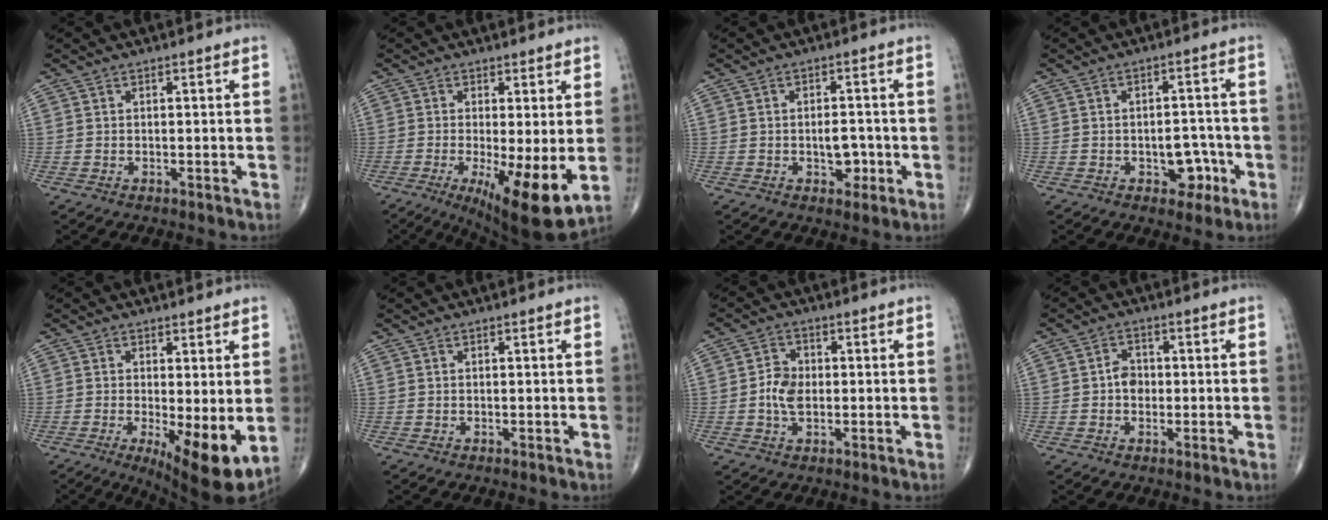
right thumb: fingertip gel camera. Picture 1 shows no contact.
{"total": 12.3, "force": [-2.4, 3.0, 11.7], "torque": [-0.187, -0.030, -0.031]}
{"total": 4.2, "force": [-1.0, 2.6, 3.1], "torque": [-0.026, 0.006, -0.012]}
{"total": 5.6, "force": [-2.2, 3.8, 3.6], "torque": [-0.019, 0.022, -0.026]}
{"total": 10.5, "force": [-1.6, 3.0, 9.9], "torque": [-0.148, -0.027, -0.018]}
{"total": 0.0}
{"total": 4.8, "force": [-0.4, 3.3, 3.5], "torque": [-0.061, 0.008, -0.010]}
{"total": 3.2, "force": [-0.3, 2.6, 1.9], "torque": [-0.016, 0.008, -0.011]}